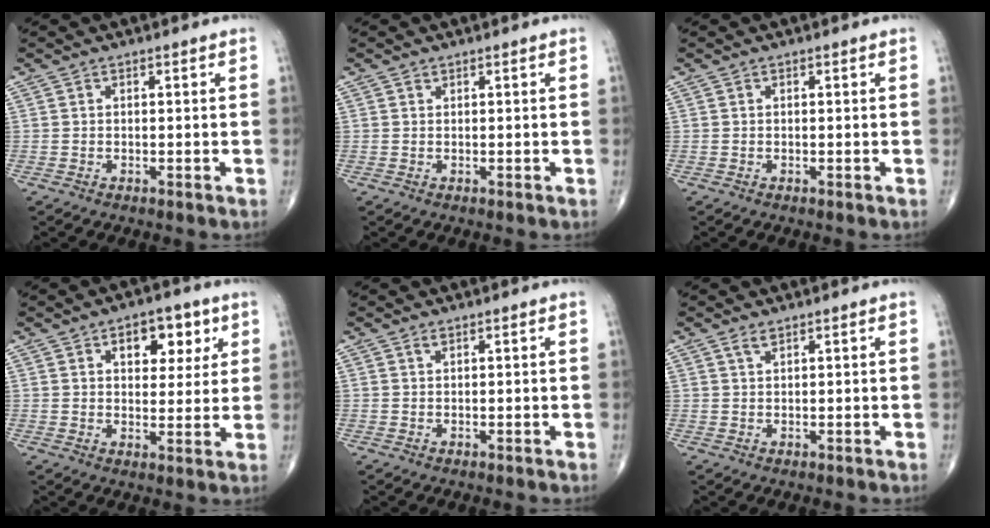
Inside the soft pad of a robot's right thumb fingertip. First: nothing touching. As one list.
[{"total": 0.5, "force": [0.4, 0.4, 0.1], "torque": [0.001, -0.002, 0.006]}, {"total": 0.0}, {"total": 9.3, "force": [4.1, 5.5, 6.3], "torque": [-0.046, -0.012, 0.053]}, {"total": 0.8, "force": [0.6, 0.4, 0.5], "torque": [-0.007, 0.002, 0.011]}, {"total": 1.7, "force": [1.2, 0.7, 1.0], "torque": [-0.017, 0.001, 0.024]}]